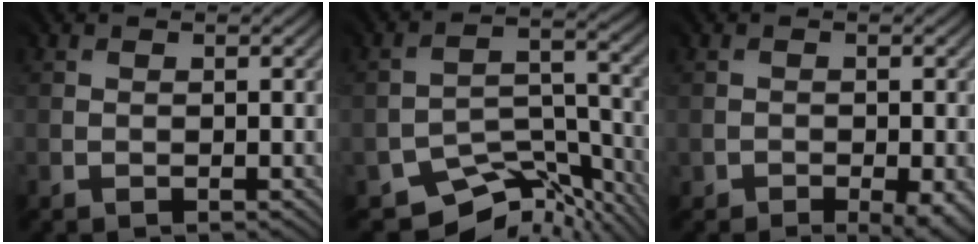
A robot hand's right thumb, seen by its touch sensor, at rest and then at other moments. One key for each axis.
{"total": 8.7, "fx": -7.4, "fy": 3.8, "fz": 2.6, "tx": -0.028, "ty": -0.015, "tz": -0.122}
{"total": 3.6, "fx": -1.8, "fy": 1.4, "fz": 2.8, "tx": -0.041, "ty": -0.010, "tz": -0.022}